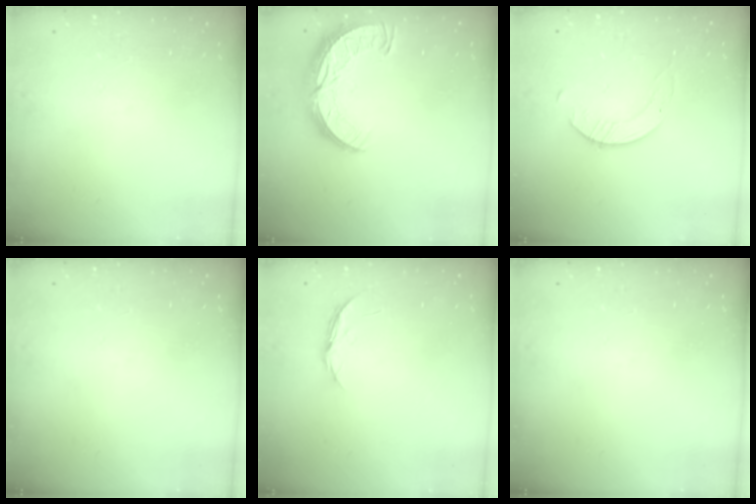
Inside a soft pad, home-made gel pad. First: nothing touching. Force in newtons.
{"total": 11.7, "press": 11.7, "slide": 0.9}
{"total": 1.7, "press": 1.7, "slide": 0.2}
{"total": 0.0}
{"total": 4.5, "press": 4.5, "slide": 0.5}
{"total": 0.0}